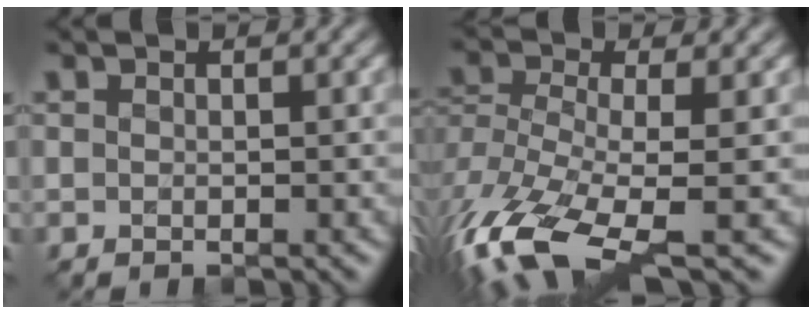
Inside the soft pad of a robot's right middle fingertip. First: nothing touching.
{"total": 11.0, "force": [-5.5, 4.2, 8.6], "torque": [-0.209, -0.023, -0.098]}